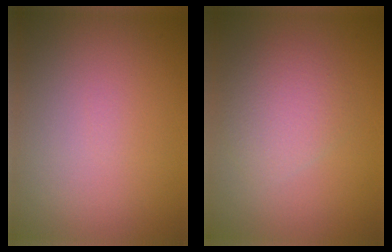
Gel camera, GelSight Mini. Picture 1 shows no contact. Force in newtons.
{"total": 3.0, "press": 3.0, "slide": 0.0}